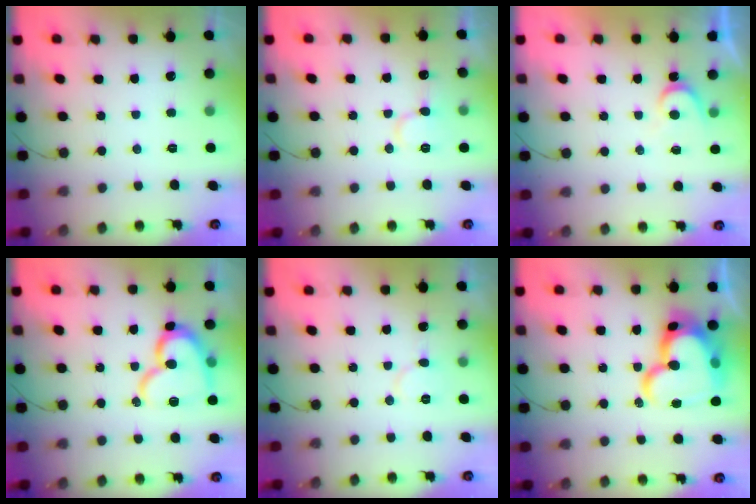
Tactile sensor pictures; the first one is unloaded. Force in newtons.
{"total": 8.7, "press": 8.6, "slide": 1.2}
{"total": 4.7, "press": 4.7, "slide": 0.5}
{"total": 15.6, "press": 15.5, "slide": 1.5}
{"total": 3.8, "press": 3.8, "slide": 0.5}
{"total": 23.4, "press": 23.3, "slide": 2.4}